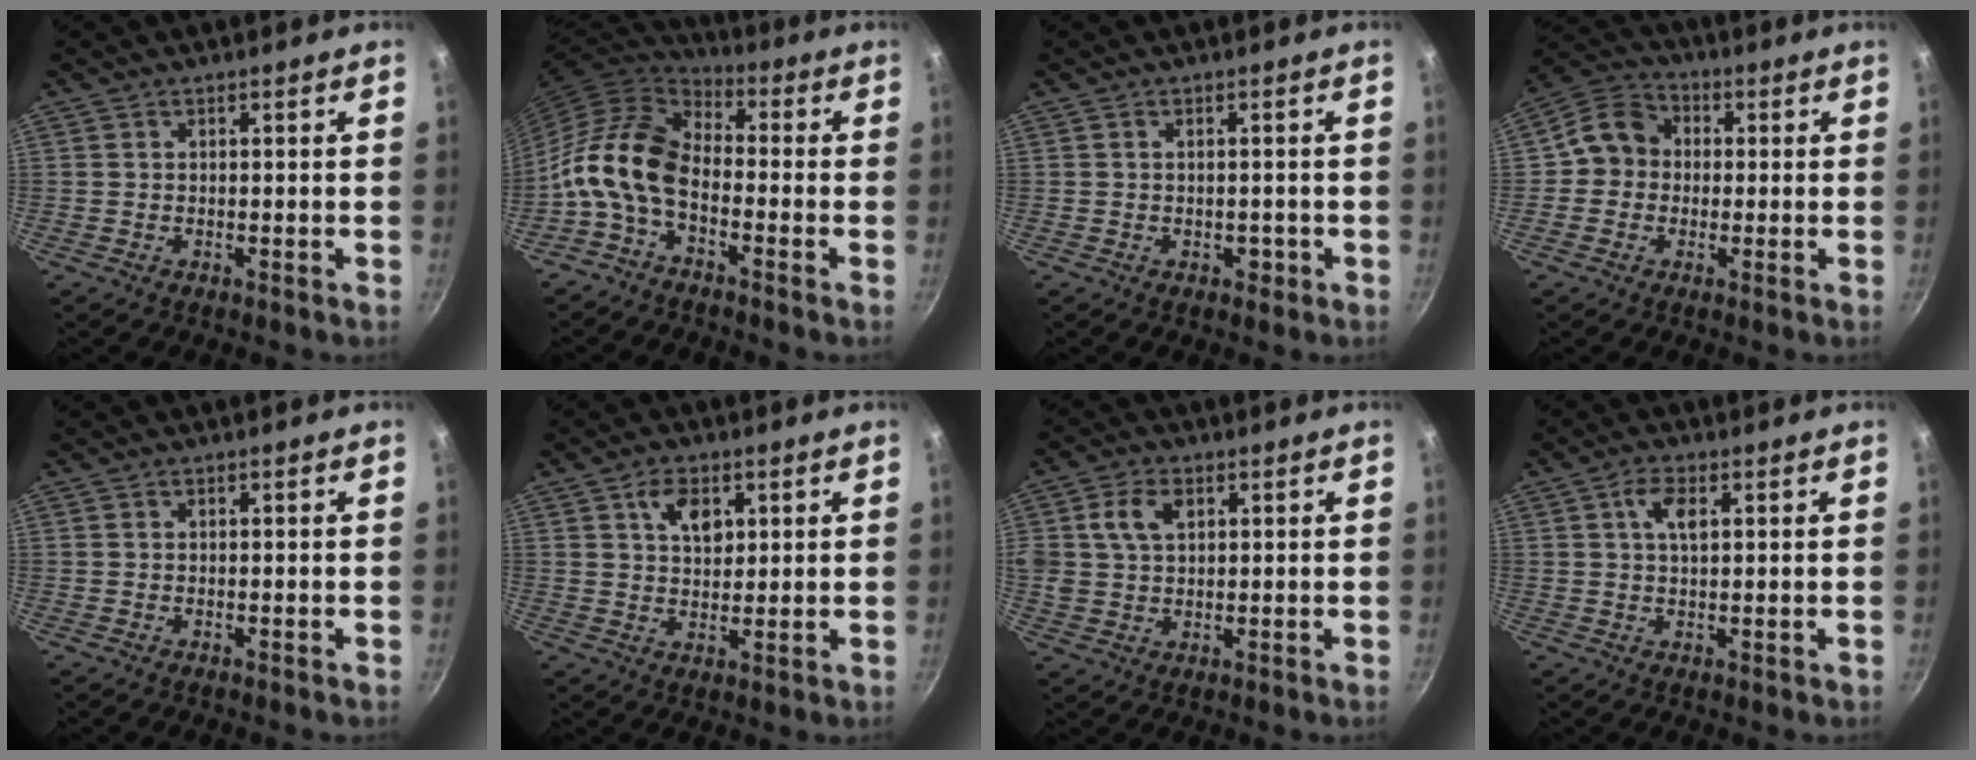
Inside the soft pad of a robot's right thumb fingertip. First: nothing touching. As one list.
[{"total": 12.8, "force": [-3.7, 7.5, 9.7], "torque": [-0.180, 0.044, -0.092]}, {"total": 1.7, "force": [-0.6, 1.2, 1.1], "torque": [-0.011, 0.004, -0.006]}, {"total": 8.1, "force": [-0.1, 7.4, 3.4], "torque": [-0.028, 0.021, -0.025]}, {"total": 0.0}, {"total": 6.3, "force": [2.5, 3.9, 4.2], "torque": [-0.053, -0.011, 0.044]}, {"total": 7.0, "force": [2.4, 4.9, 4.5], "torque": [-0.073, 0.000, 0.042]}, {"total": 4.4, "force": [1.4, 2.1, 3.6], "torque": [-0.060, 0.001, 0.025]}]